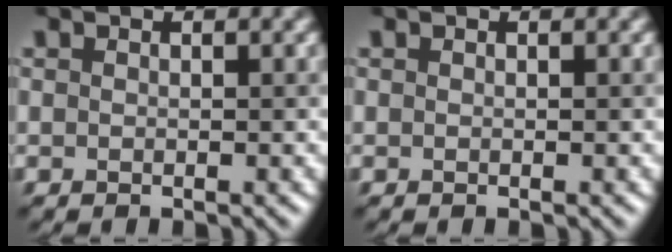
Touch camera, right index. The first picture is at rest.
{"total": 0.0}